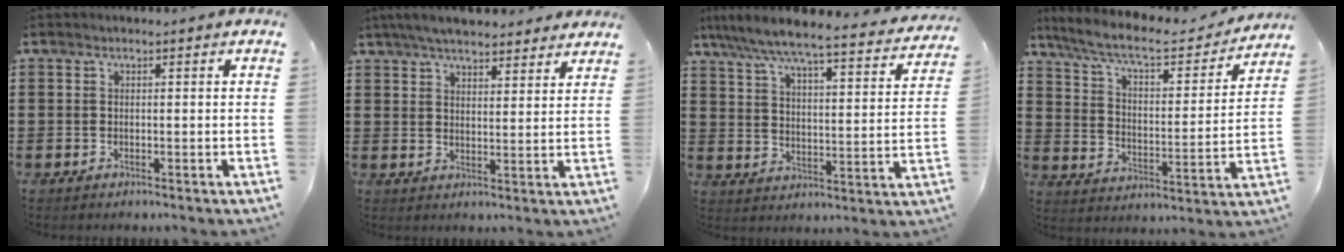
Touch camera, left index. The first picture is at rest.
{"total": 5.4, "force": [5.1, 1.0, 1.6], "torque": [-0.047, -0.008, 0.095]}
{"total": 6.1, "force": [5.5, 0.1, 2.6], "torque": [-0.076, -0.039, 0.088]}
{"total": 7.8, "force": [6.6, 1.2, 3.9], "torque": [-0.105, -0.039, 0.109]}